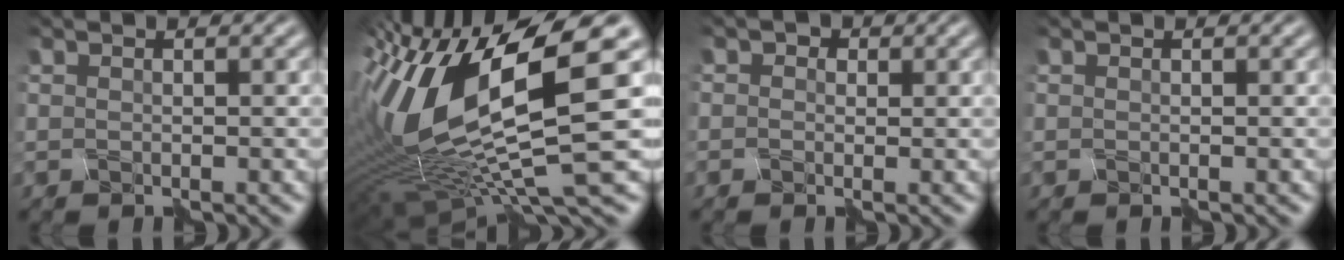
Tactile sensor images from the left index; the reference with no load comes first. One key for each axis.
{"total": 14.3, "fx": 0.3, "fy": 5.0, "fz": 13.4, "tx": -0.288, "ty": 0.006, "tz": 0.014}
{"total": 1.2, "fx": -0.1, "fy": 1.2, "fz": 0.1, "tx": 0.000, "ty": 0.000, "tz": -0.004}
{"total": 0.0}